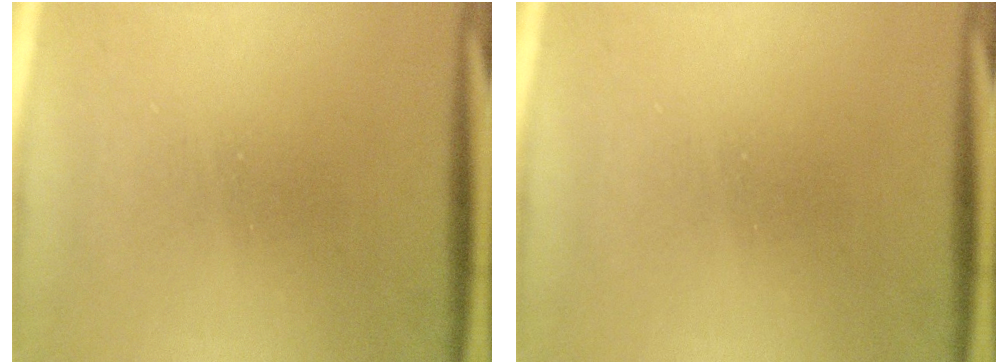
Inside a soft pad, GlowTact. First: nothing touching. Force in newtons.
{"total": 0.0}